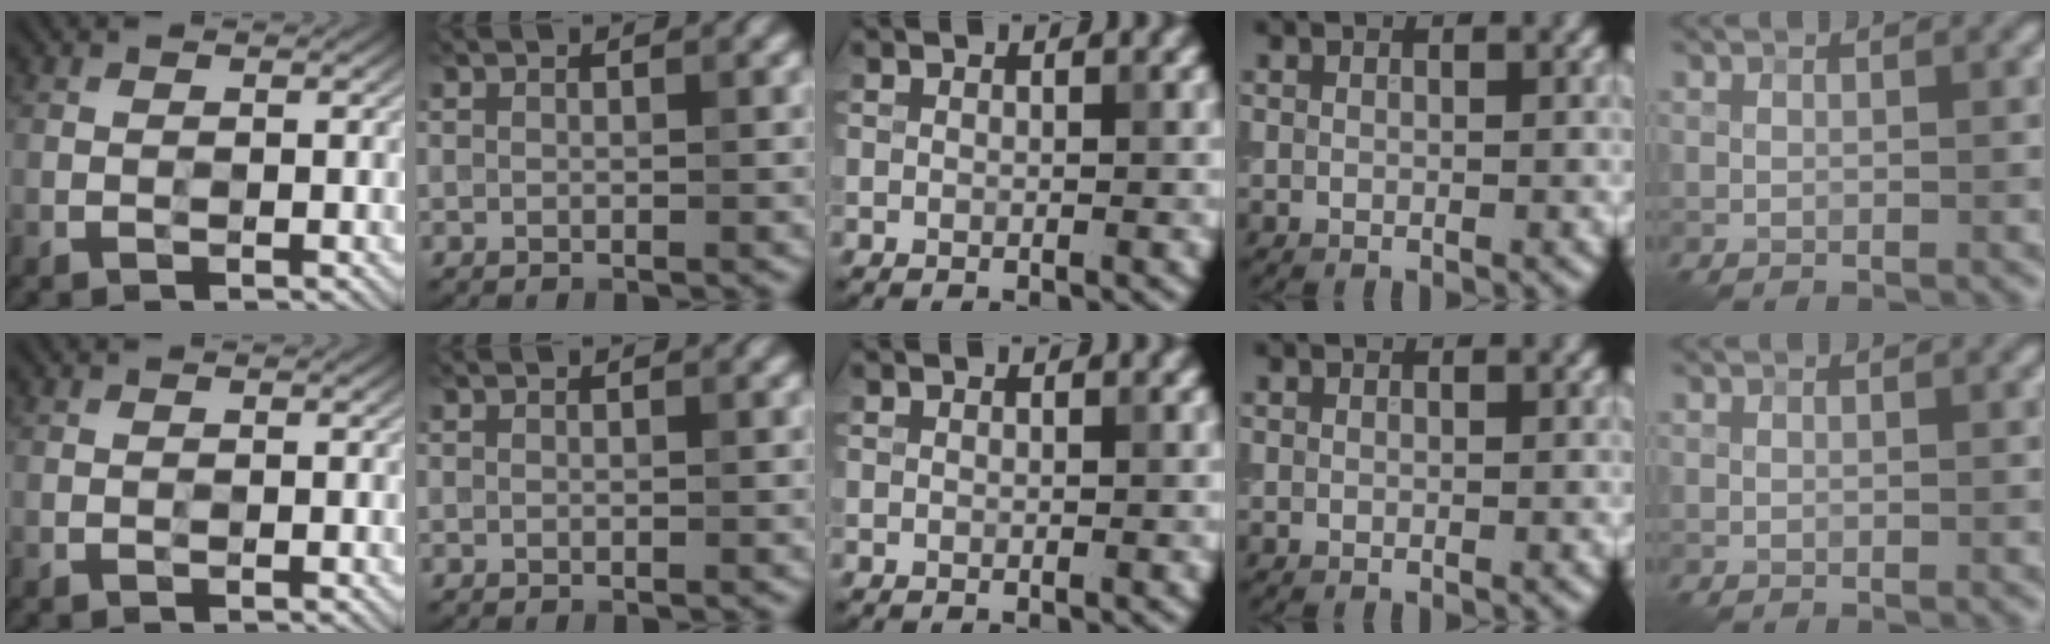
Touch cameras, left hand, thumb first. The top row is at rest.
{}